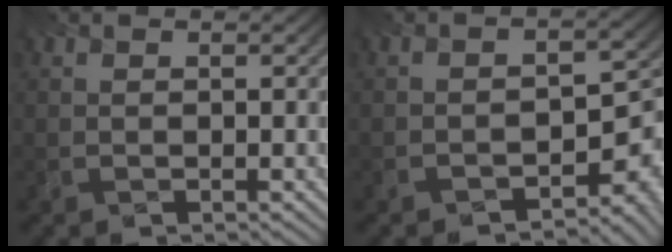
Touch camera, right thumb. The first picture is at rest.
{"total": 8.2, "force": [-3.9, 5.2, 5.1], "torque": [-0.047, -0.023, -0.046]}